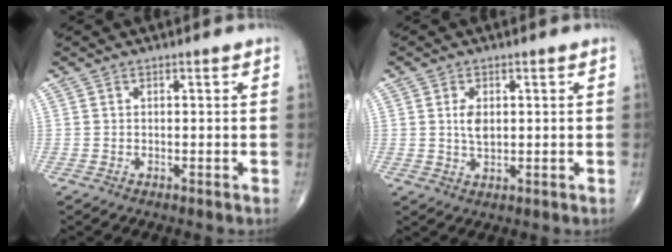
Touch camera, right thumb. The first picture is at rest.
{"total": 3.7, "force": [0.7, 2.1, 2.9], "torque": [-0.049, -0.007, 0.014]}